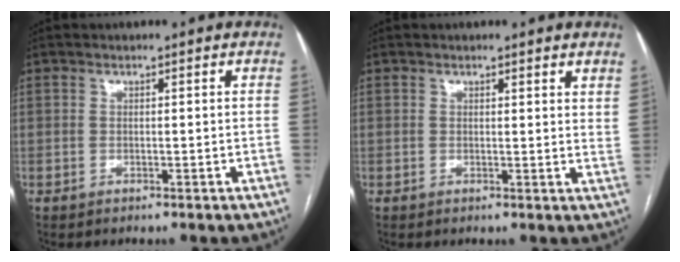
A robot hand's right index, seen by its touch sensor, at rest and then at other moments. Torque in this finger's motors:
{"motor_torque": [-0.01, 0.13, 0.03, 0.00]}